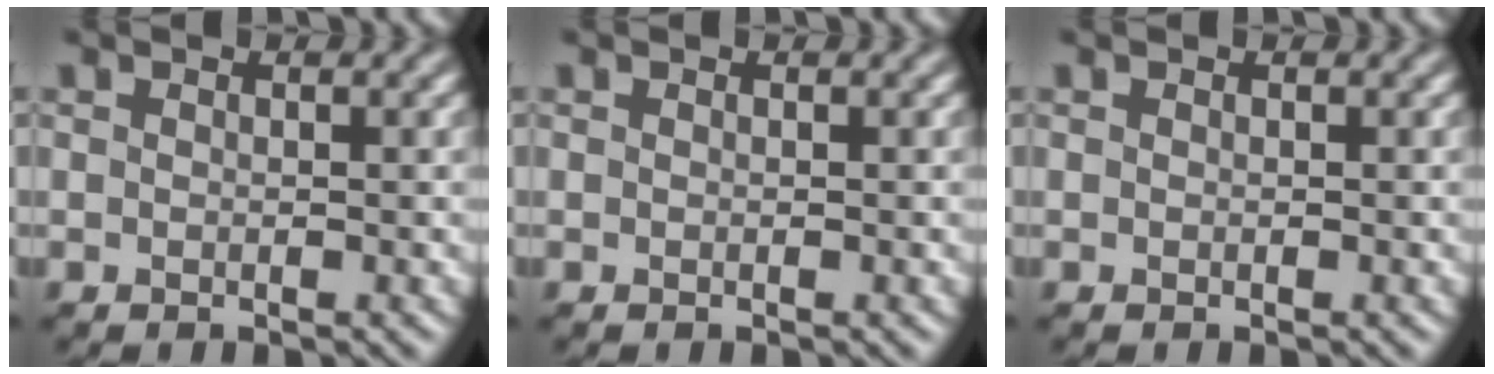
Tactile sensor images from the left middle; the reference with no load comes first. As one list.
[{"total": 0.0}, {"total": 0.0}]